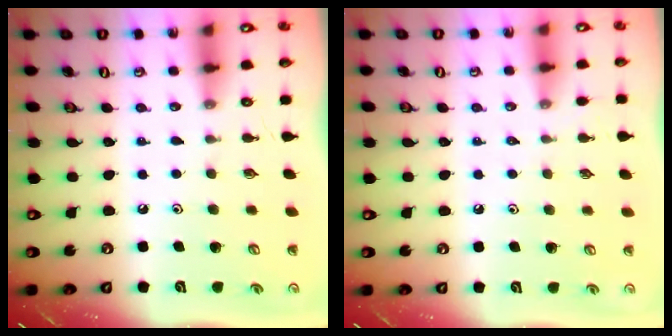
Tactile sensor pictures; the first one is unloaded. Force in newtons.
{"total": 1.9, "press": 1.8, "slide": 0.4}